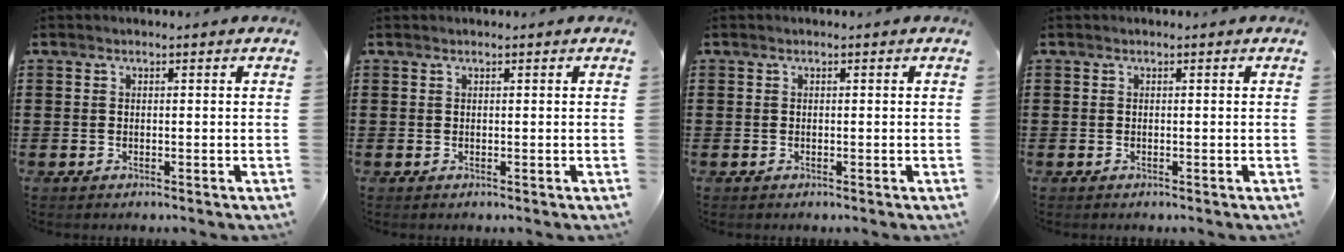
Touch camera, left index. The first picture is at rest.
{"total": 0.0}
{"total": 0.0}
{"total": 0.0}